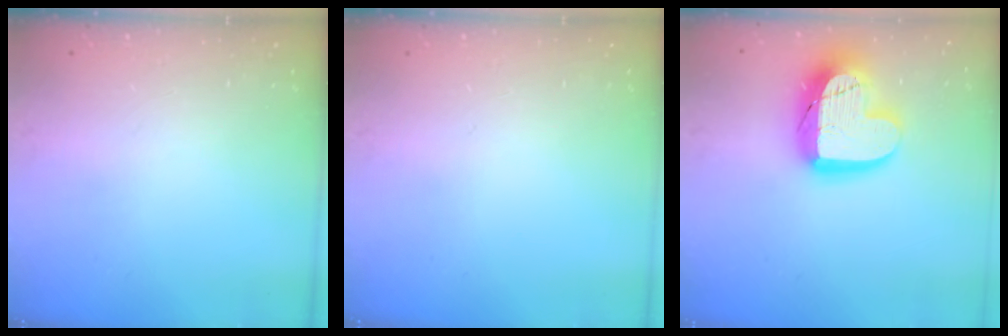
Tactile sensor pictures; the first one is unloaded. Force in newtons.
{"total": 0.0}
{"total": 18.4, "press": 18.3, "slide": 1.4}